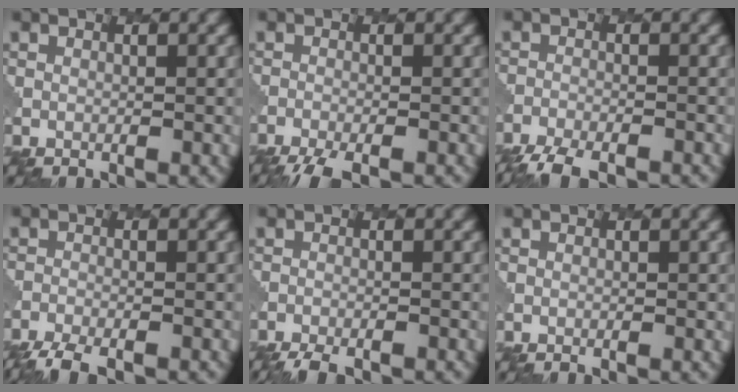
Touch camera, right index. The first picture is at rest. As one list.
[{"total": 4.0, "force": [-3.4, 0.6, 1.9], "torque": [-0.036, -0.015, -0.065]}, {"total": 6.1, "force": [-5.7, 1.1, 1.9], "torque": [-0.041, -0.018, -0.093]}, {"total": 5.4, "force": [-5.0, 1.0, 1.8], "torque": [-0.037, -0.017, -0.083]}, {"total": 4.8, "force": [-4.5, 0.9, 1.3], "torque": [-0.027, -0.011, -0.069]}, {"total": 0.6, "force": [-0.5, 0.2, 0.2], "torque": [0.006, 0.001, -0.002]}]